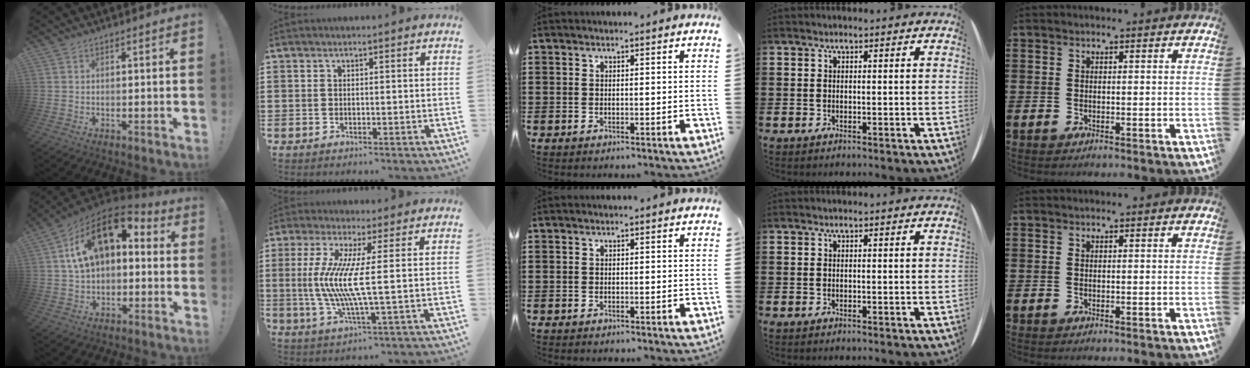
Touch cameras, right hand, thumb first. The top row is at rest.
{"thumb": {"total": 17.3, "force": [5.7, 9.8, 13.0], "torque": [-0.222, -0.010, 0.106]}, "index": {"total": 8.9, "force": [0.4, 0.0, 8.9], "torque": [-0.193, -0.023, -0.003]}, "middle": {"total": 0.5, "force": [-0.5, 0.2, 0.1], "torque": [-0.002, 0.001, -0.011]}}